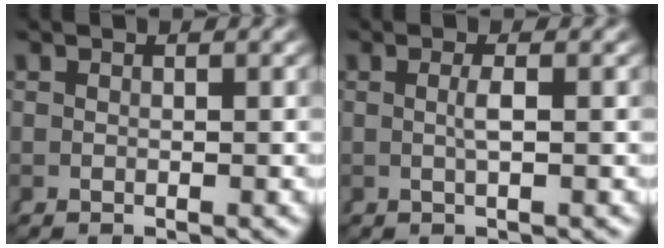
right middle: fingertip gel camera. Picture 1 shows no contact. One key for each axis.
{"total": 1.3, "fx": -0.3, "fy": -0.1, "fz": 1.3, "tx": -0.025, "ty": -0.006, "tz": -0.003}